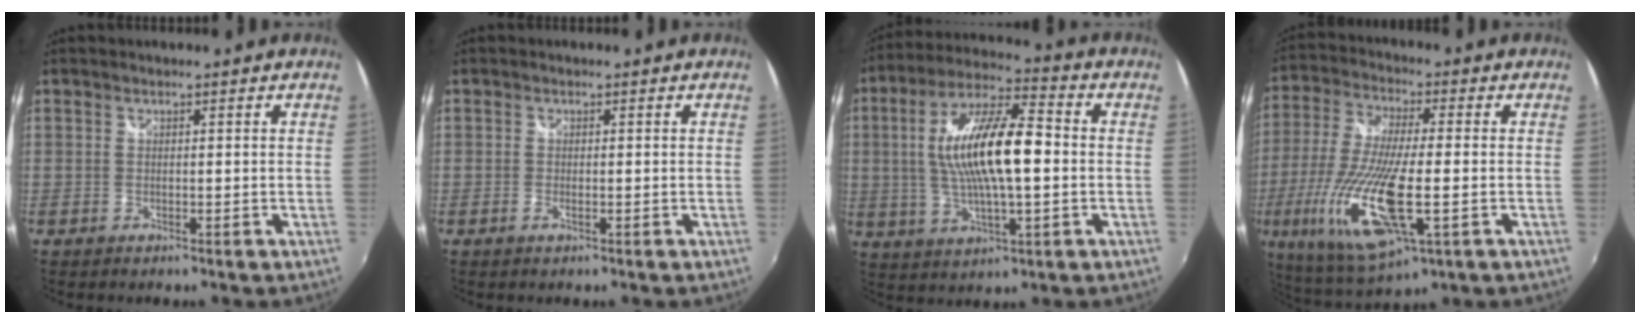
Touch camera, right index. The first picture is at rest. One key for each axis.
{"total": 1.0, "fx": -0.5, "fy": 0.3, "fz": 0.8, "tx": -0.016, "ty": -0.003, "tz": -0.009}
{"total": 16.5, "fx": 0.5, "fy": 5.0, "fz": 15.7, "tx": -0.297, "ty": 0.013, "tz": 0.005}
{"total": 20.5, "fx": -5.5, "fy": 6.1, "fz": 18.8, "tx": -0.397, "ty": -0.043, "tz": -0.096}